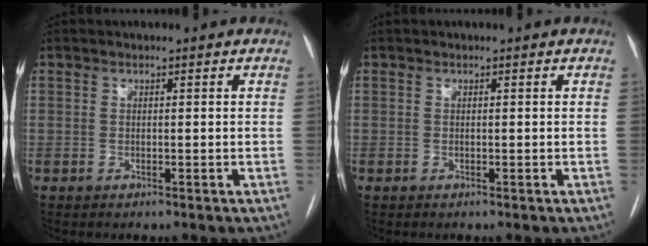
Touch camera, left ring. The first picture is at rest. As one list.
[{"total": 0.0}]